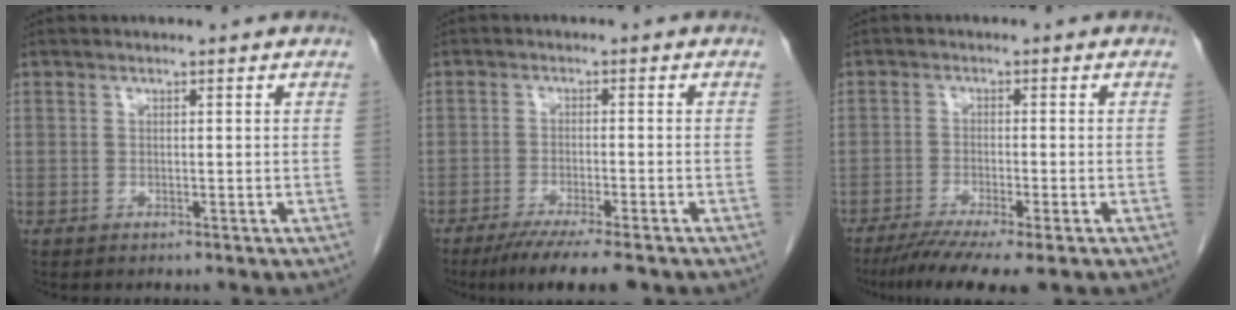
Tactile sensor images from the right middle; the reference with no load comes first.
{"total": 8.3, "force": [-6.4, 0.5, 5.3], "torque": [-0.077, -0.018, -0.098]}
{"total": 7.9, "force": [-5.7, 0.2, 5.5], "torque": [-0.088, -0.018, -0.091]}